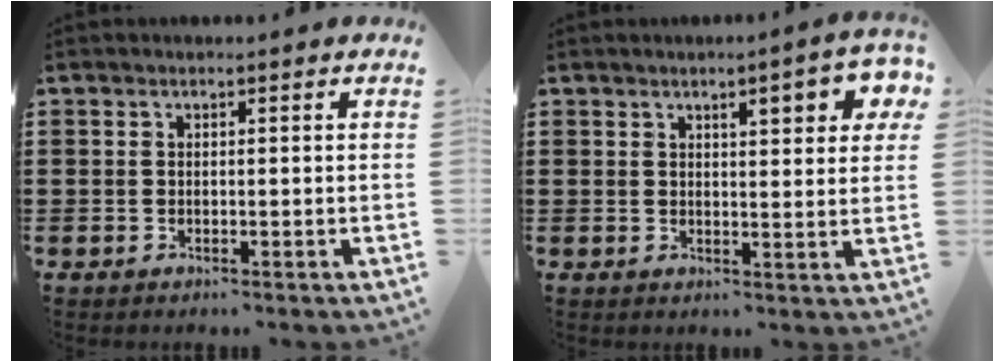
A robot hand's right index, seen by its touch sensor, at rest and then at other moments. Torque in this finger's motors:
{"motor_torque": [0.56, 0.27, 0.22, 0.09]}